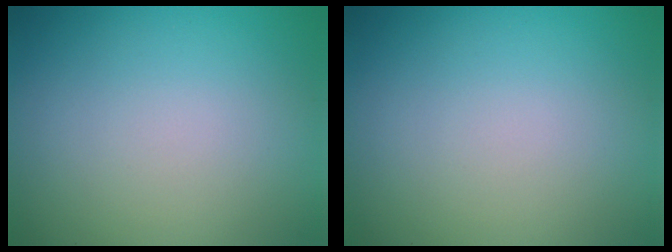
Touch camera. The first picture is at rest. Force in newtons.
{"total": 0.0}